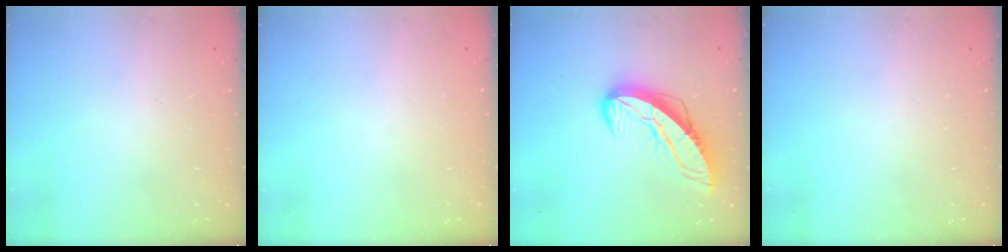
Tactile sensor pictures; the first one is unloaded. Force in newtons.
{"total": 0.0}
{"total": 11.6, "press": 11.6, "slide": 1.0}
{"total": 0.0}